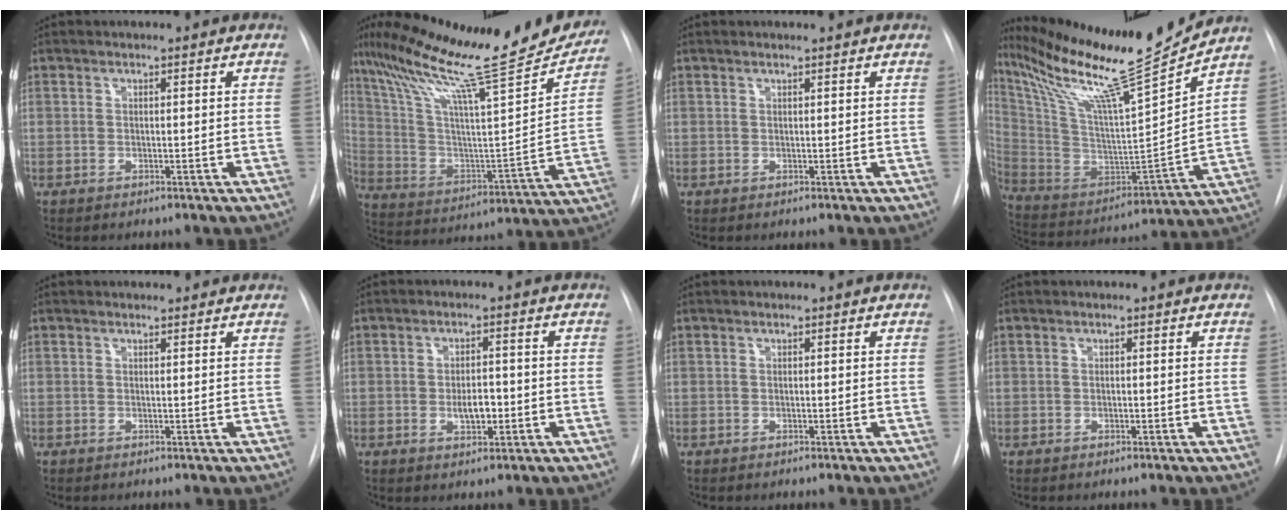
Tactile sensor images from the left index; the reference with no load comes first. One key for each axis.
{"total": 28.7, "fx": 23.1, "fy": 2.7, "fz": 16.8, "tx": -0.283, "ty": -0.033, "tz": 0.342}
{"total": 0.9, "fx": 0.8, "fy": 0.1, "fz": 0.4, "tx": -0.010, "ty": 0.006, "tz": 0.007}
{"total": 22.1, "fx": 18.9, "fy": -1.8, "fz": 11.4, "tx": -0.214, "ty": -0.064, "tz": 0.321}
{"total": 1.7, "fx": 1.6, "fy": 0.7, "fz": 0.2, "tx": -0.004, "ty": 0.008, "tz": 0.010}
{"total": 4.0, "fx": -1.6, "fy": 1.9, "fz": 3.1, "tx": -0.046, "ty": -0.003, "tz": -0.021}
{"total": 0.0}
{"total": 0.8, "fx": -0.8, "fy": 0.0, "fz": 0.0, "tx": 0.001, "ty": -0.005, "tz": -0.014}